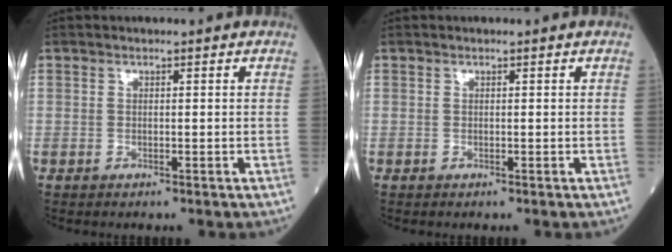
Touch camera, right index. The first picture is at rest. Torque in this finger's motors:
{"motor_torque": [-0.03, 0.03, -0.03, -0.01]}